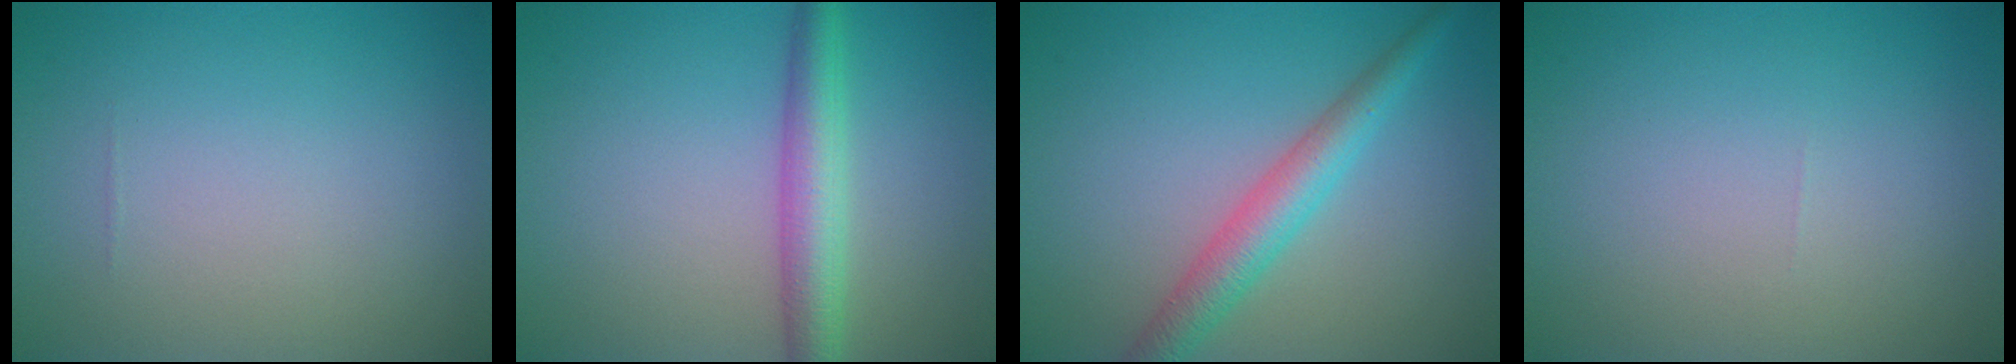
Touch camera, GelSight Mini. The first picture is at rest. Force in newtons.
{"total": 4.1, "press": 4.1, "slide": 0.1}
{"total": 3.7, "press": 3.7, "slide": 0.1}
{"total": 0.0}